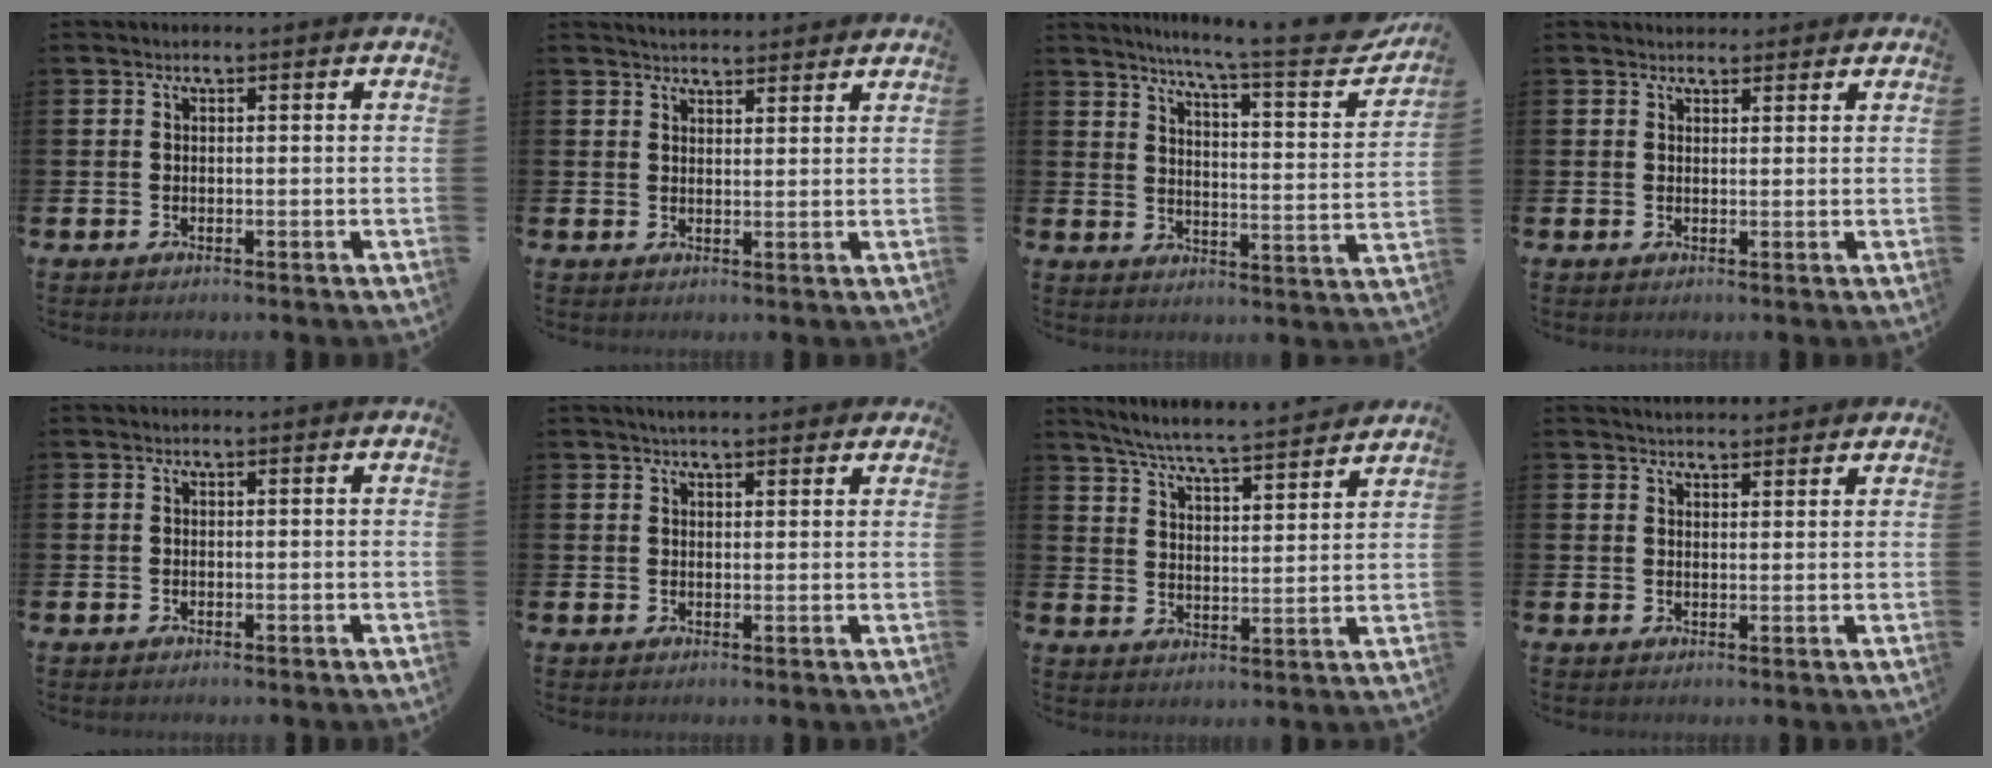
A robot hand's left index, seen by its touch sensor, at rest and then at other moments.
{"total": 3.3, "force": [3.2, 0.5, 0.1], "torque": [-0.007, -0.015, 0.060]}
{"total": 7.8, "force": [6.8, 0.0, 3.8], "torque": [-0.076, -0.056, 0.106]}
{"total": 2.0, "force": [1.8, 0.7, 0.0], "torque": [0.006, -0.003, 0.033]}
{"total": 0.0}
{"total": 2.8, "force": [2.6, 0.6, 0.9], "torque": [-0.013, -0.007, 0.046]}
{"total": 6.5, "force": [6.2, -0.1, 1.9], "torque": [-0.063, -0.046, 0.106]}
{"total": 2.9, "force": [2.9, 0.4, 0.1], "torque": [0.002, -0.015, 0.051]}